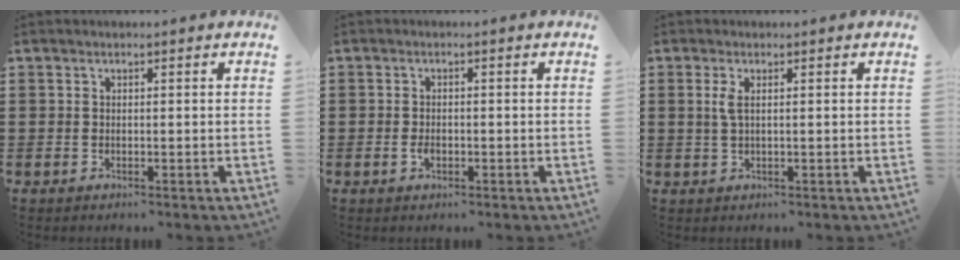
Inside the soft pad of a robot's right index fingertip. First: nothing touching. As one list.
[{"total": 1.7, "force": [-0.6, 0.9, 1.3], "torque": [-0.034, -0.003, -0.013]}, {"total": 1.9, "force": [0.4, 0.4, 1.8], "torque": [-0.037, 0.002, 0.006]}]